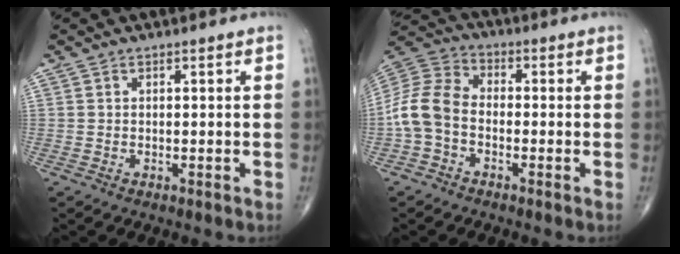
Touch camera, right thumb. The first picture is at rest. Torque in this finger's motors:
{"motor_torque": [0.53, 1.14, 0.14, -0.14, 0.12]}